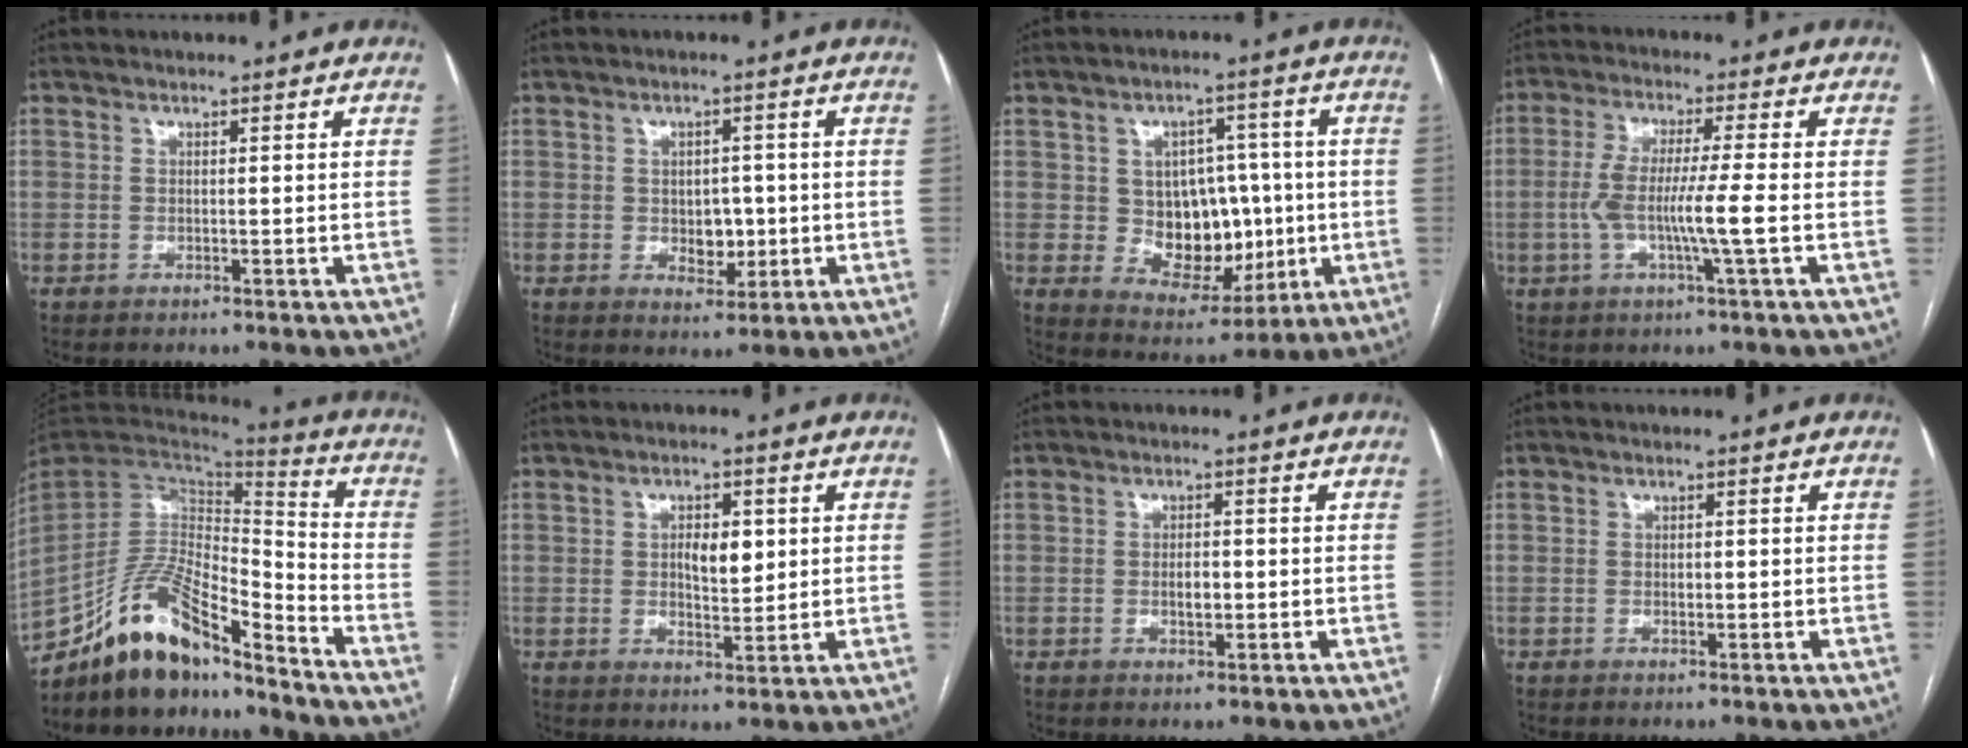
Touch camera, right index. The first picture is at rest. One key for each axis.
{"total": 4.2, "fx": -0.3, "fy": 3.0, "fz": 3.0, "tx": -0.032, "ty": 0.005, "tz": 0.006}
{"total": 11.2, "fx": 0.1, "fy": 8.1, "fz": 7.7, "tx": -0.109, "ty": 0.027, "tz": 0.024}
{"total": 7.9, "fx": -1.4, "fy": -0.3, "fz": 7.7, "tx": -0.156, "ty": 0.001, "tz": -0.028}
{"total": 15.8, "fx": -13.3, "fy": 3.5, "fz": 7.7, "tx": -0.136, "ty": 0.036, "tz": -0.242}
{"total": 4.7, "fx": 0.9, "fy": 2.2, "fz": 4.0, "tx": -0.062, "ty": 0.001, "tz": 0.019}
{"total": 2.3, "fx": -0.3, "fy": 1.2, "fz": 2.0, "tx": -0.033, "ty": 0.002, "tz": -0.001}
{"total": 0.8, "fx": 0.0, "fy": 0.6, "fz": 0.5, "tx": -0.008, "ty": 0.001, "tz": 0.001}